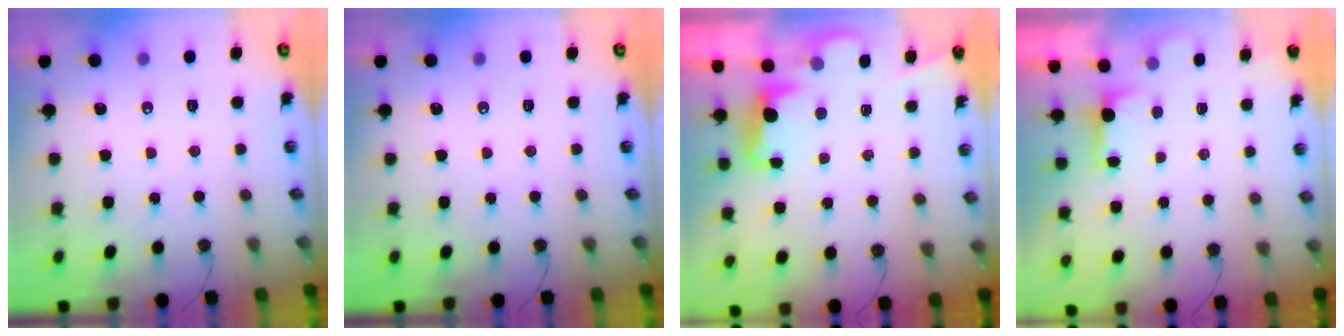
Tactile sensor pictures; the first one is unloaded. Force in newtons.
{"total": 0.0}
{"total": 2.4, "press": 2.4, "slide": 0.5}
{"total": 0.9, "press": 0.5, "slide": 0.8}